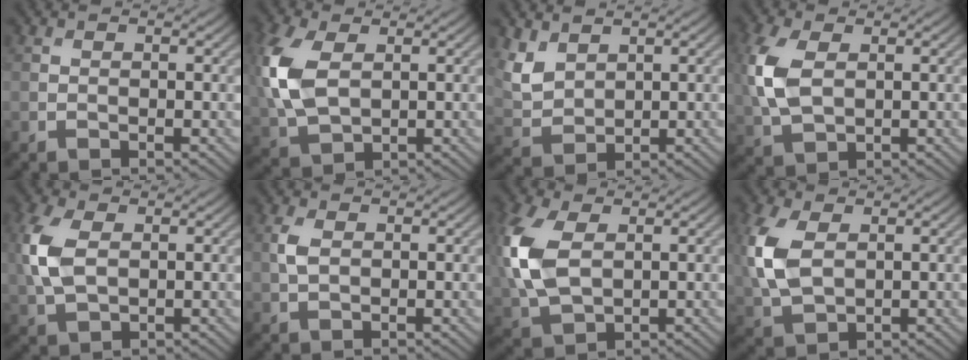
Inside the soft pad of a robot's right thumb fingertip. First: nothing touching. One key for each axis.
{"total": 9.9, "fx": 1.6, "fy": 6.1, "fz": 7.6, "tx": -0.234, "ty": 0.003, "tz": 0.034}
{"total": 5.0, "fx": 2.8, "fy": 3.1, "fz": 2.7, "tx": -0.076, "ty": -0.004, "tz": 0.064}
{"total": 7.6, "fx": 1.1, "fy": 4.7, "fz": 5.9, "tx": -0.168, "ty": 0.005, "tz": 0.021}
{"total": 7.0, "fx": 0.9, "fy": 4.3, "fz": 5.4, "tx": -0.155, "ty": 0.005, "tz": 0.017}
{"total": 2.3, "fx": 0.4, "fy": 1.4, "fz": 1.8, "tx": -0.052, "ty": 0.002, "tz": 0.009}
{"total": 11.0, "fx": 1.5, "fy": 6.9, "fz": 8.4, "tx": -0.256, "ty": 0.004, "tz": 0.032}
{"total": 8.5, "fx": 1.4, "fy": 5.3, "fz": 6.5, "tx": -0.191, "ty": 0.003, "tz": 0.029}